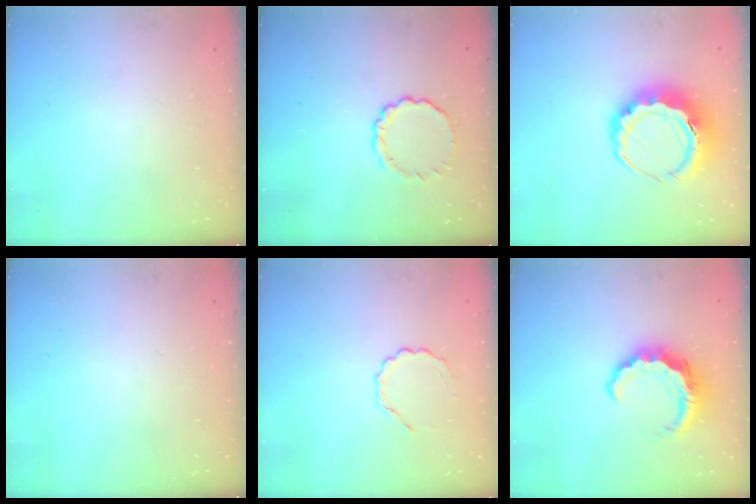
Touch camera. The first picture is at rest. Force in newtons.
{"total": 7.3, "press": 7.1, "slide": 1.5}
{"total": 11.1, "press": 10.9, "slide": 2.3}
{"total": 0.0}
{"total": 2.8, "press": 2.6, "slide": 1.0}
{"total": 8.5, "press": 8.5, "slide": 0.9}